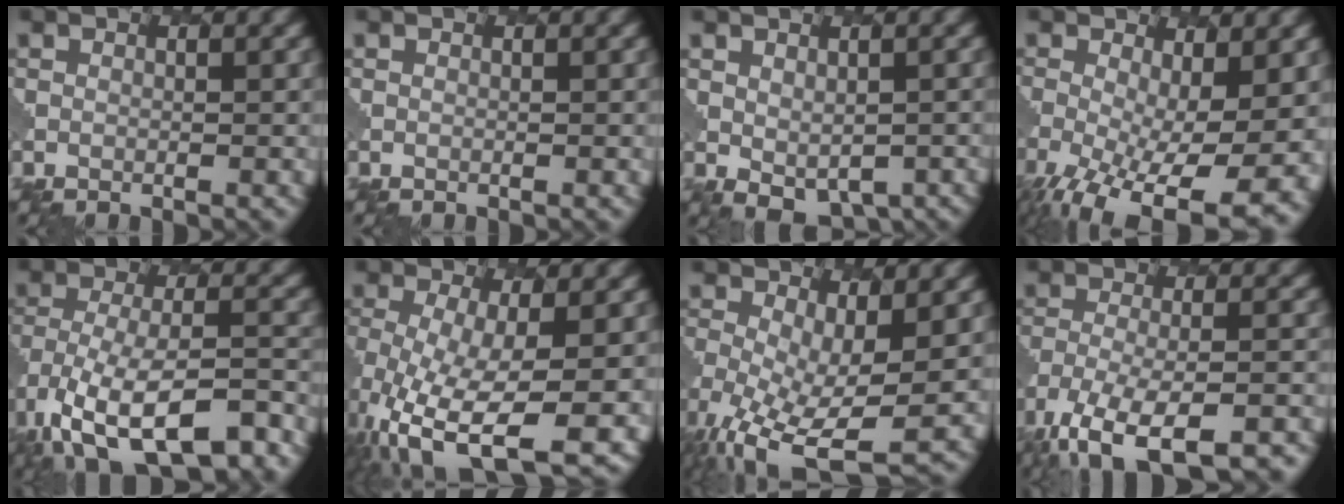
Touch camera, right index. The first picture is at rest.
{"total": 0.0}
{"total": 3.4, "force": [-0.2, 2.4, 2.4], "torque": [-0.038, -0.017, 0.008]}
{"total": 11.5, "force": [-3.9, 5.0, 9.6], "torque": [-0.179, -0.036, -0.052]}
{"total": 14.0, "force": [-8.8, 6.1, 9.0], "torque": [-0.179, -0.021, -0.125]}
{"total": 11.7, "force": [-4.5, 4.7, 9.7], "torque": [-0.194, -0.035, -0.067]}
{"total": 9.3, "force": [-3.0, 4.1, 7.8], "torque": [-0.163, -0.028, -0.047]}
{"total": 12.7, "force": [-9.7, 4.3, 7.0], "torque": [-0.134, -0.030, -0.139]}